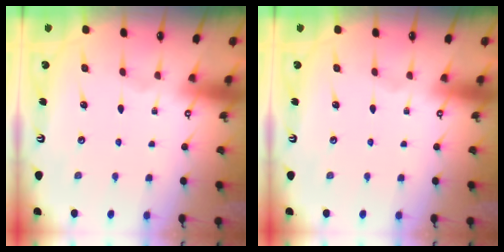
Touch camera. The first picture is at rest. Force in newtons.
{"total": 0.0}